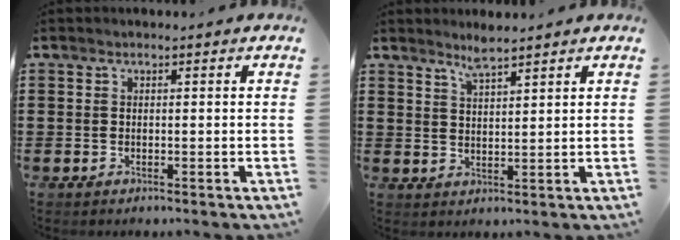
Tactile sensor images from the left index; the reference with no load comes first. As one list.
[{"total": 3.3, "force": [3.0, 0.0, 1.2], "torque": [-0.031, -0.003, 0.056]}]